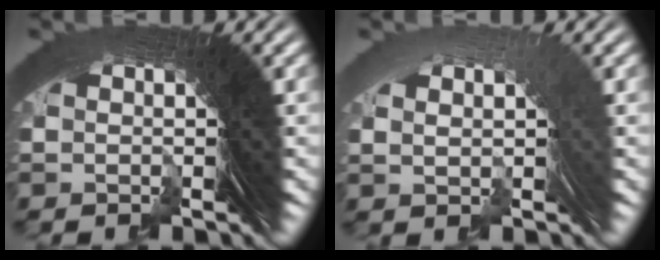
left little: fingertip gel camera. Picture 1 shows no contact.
{"total": 1.2, "force": [0.5, -0.2, 1.1], "torque": [-0.008, 0.018, 0.014]}